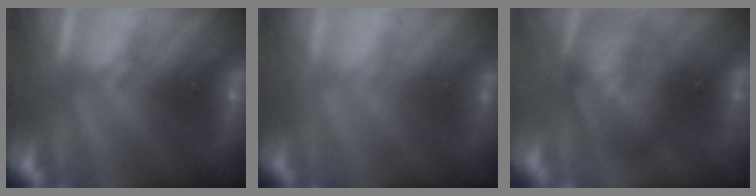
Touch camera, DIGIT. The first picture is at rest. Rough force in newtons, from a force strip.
{"total": 2.4}
{"total": 8.1}